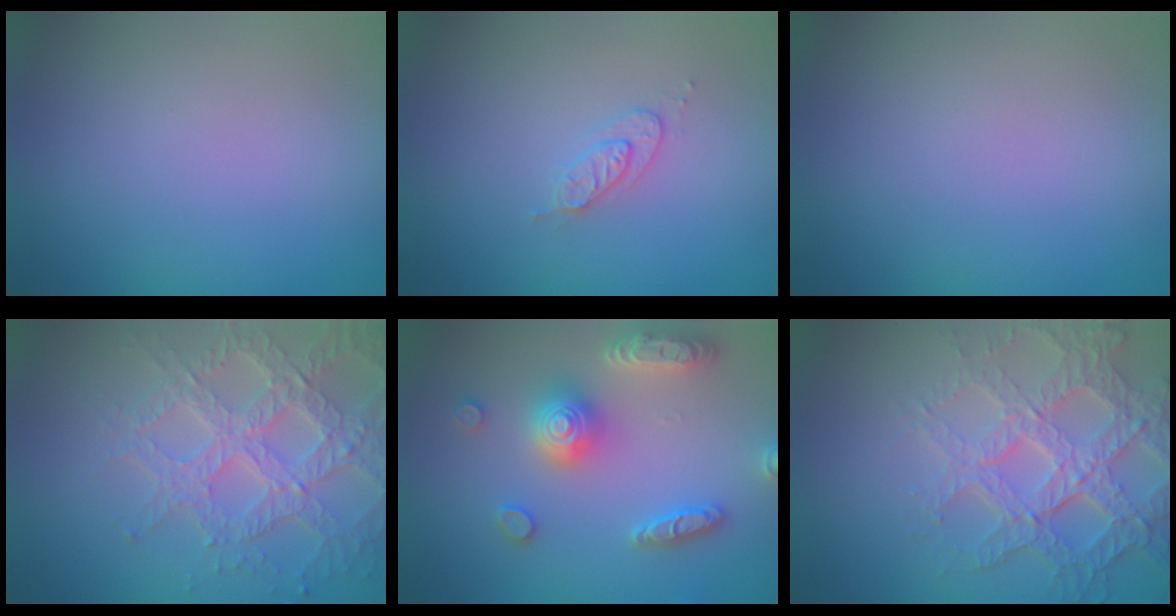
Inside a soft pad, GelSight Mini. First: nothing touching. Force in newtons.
{"total": 1.7, "press": 1.6, "slide": 0.2}
{"total": 0.0}
{"total": 5.9, "press": 4.8, "slide": 3.4}
{"total": 5.4, "press": 5.3, "slide": 0.9}
{"total": 6.9, "press": 5.0, "slide": 4.8}